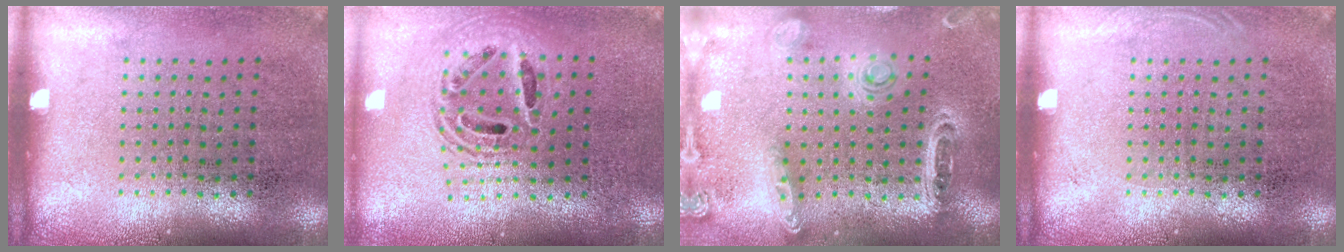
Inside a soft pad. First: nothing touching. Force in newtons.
{"total": 1.8, "press": 1.5, "slide": 1.1}
{"total": 1.3, "press": 1.3, "slide": 0.1}
{"total": 0.5, "press": 0.5, "slide": 0.2}